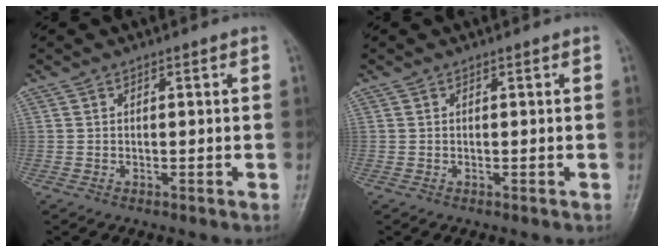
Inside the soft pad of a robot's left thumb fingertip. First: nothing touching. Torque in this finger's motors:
{"motor_torque": [0.01, 0.01, 0.02, -0.03, 0.00]}